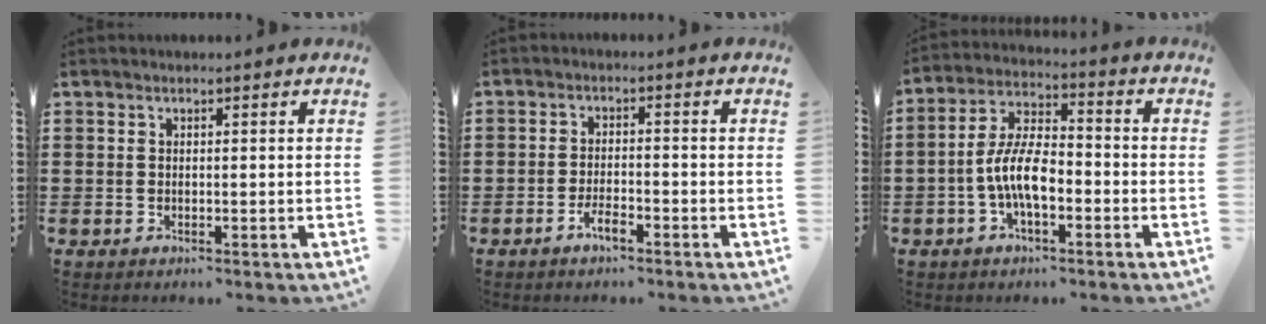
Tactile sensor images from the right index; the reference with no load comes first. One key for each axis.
{"total": 2.9, "fx": -2.0, "fy": 0.7, "fz": 2.0, "tx": -0.042, "ty": 0.002, "tz": -0.039}
{"total": 8.3, "fx": -2.4, "fy": 3.4, "fz": 7.2, "tx": -0.163, "ty": -0.004, "tz": -0.051}